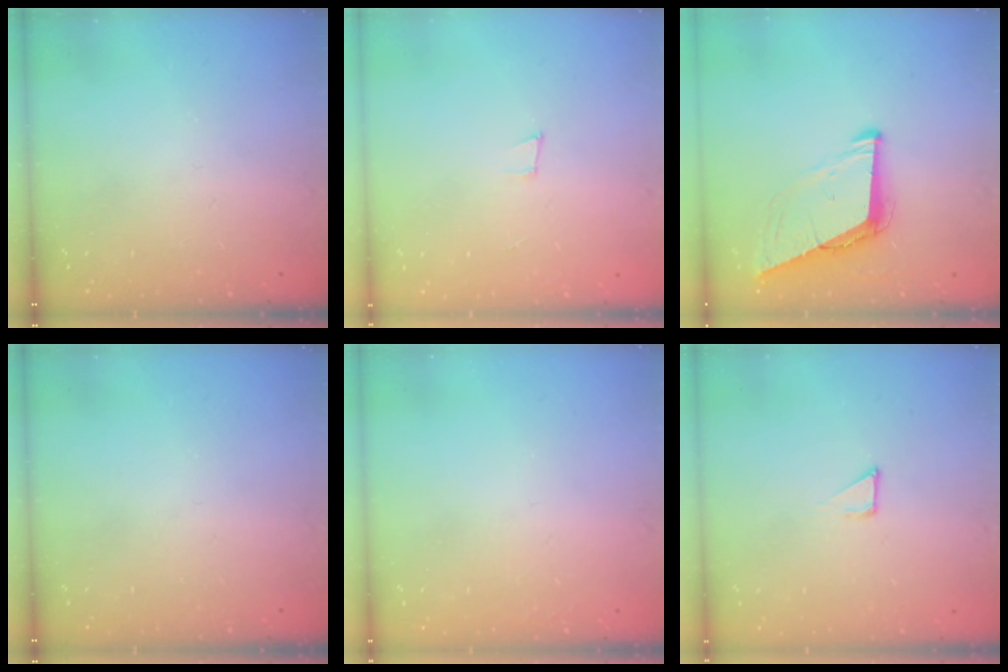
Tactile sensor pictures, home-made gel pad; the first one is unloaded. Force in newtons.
{"total": 3.3, "press": 1.9, "slide": 2.7}
{"total": 8.3, "press": 7.8, "slide": 3.1}
{"total": 0.0}
{"total": 1.5, "press": 1.5, "slide": 0.1}
{"total": 2.1, "press": 2.1, "slide": 0.1}